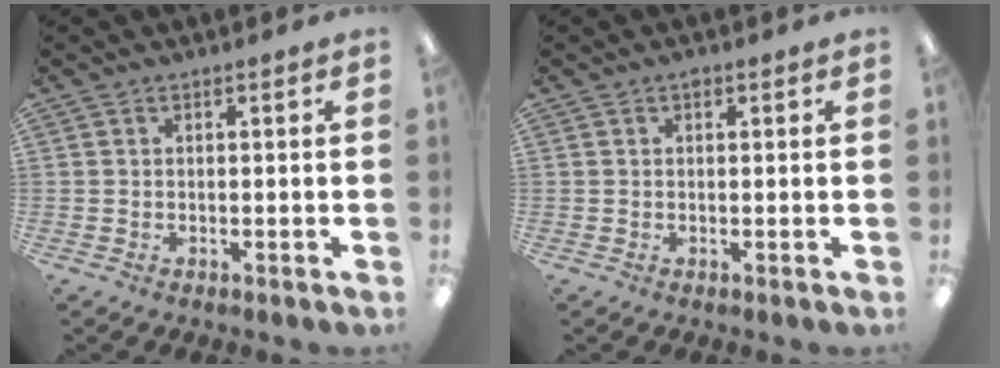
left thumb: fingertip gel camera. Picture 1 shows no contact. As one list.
[{"total": 0.9, "force": [0.4, 0.5, 0.5], "torque": [-0.012, 0.003, 0.008]}]